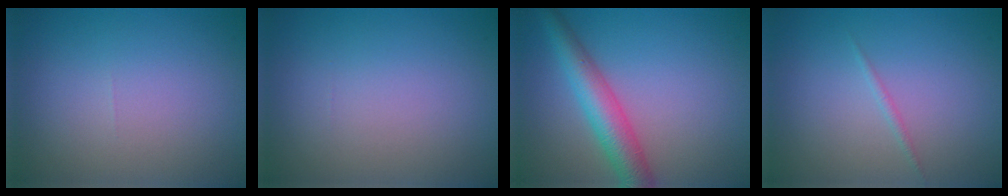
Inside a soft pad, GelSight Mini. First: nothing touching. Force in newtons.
{"total": 0.0}
{"total": 4.9, "press": 4.9, "slide": 0.1}
{"total": 0.6, "press": 0.6, "slide": 0.1}